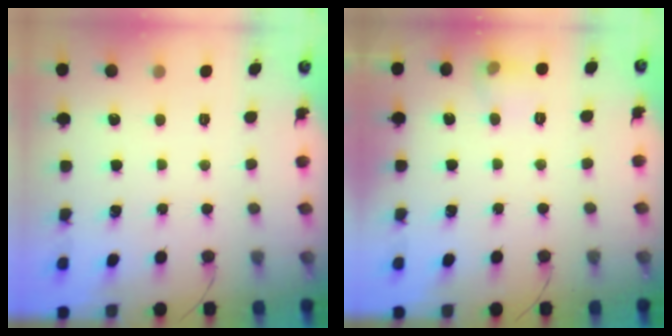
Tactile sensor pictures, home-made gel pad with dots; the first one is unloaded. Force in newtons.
{"total": 6.6, "press": 6.4, "slide": 1.5}